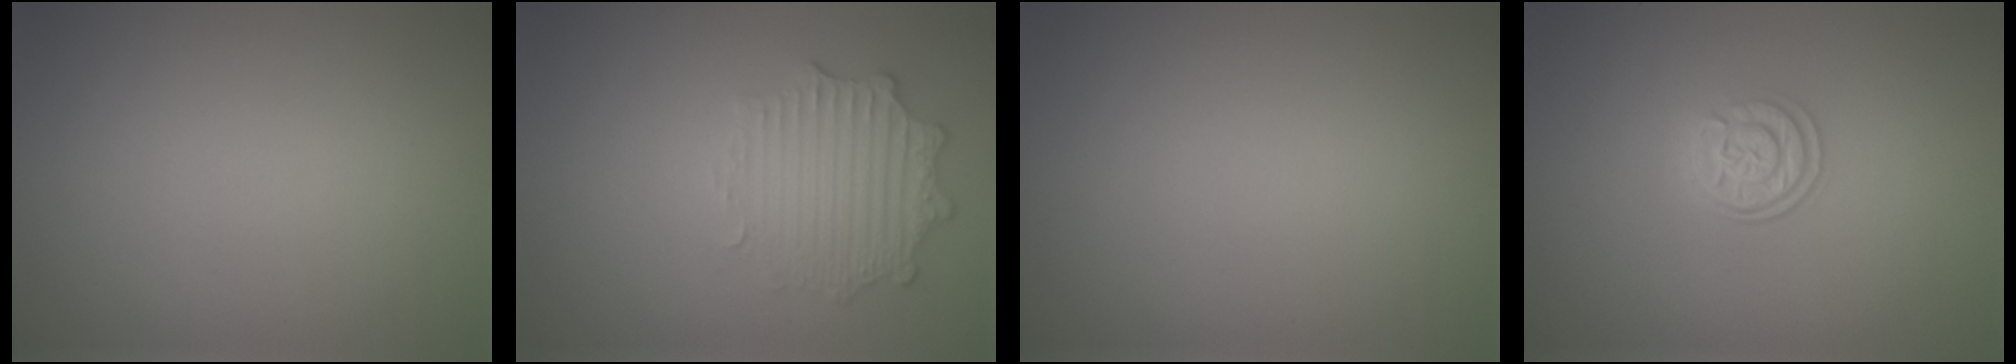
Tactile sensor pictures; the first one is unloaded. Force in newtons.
{"total": 2.9, "press": 2.4, "slide": 1.6}
{"total": 0.0}
{"total": 2.8, "press": 2.4, "slide": 1.4}